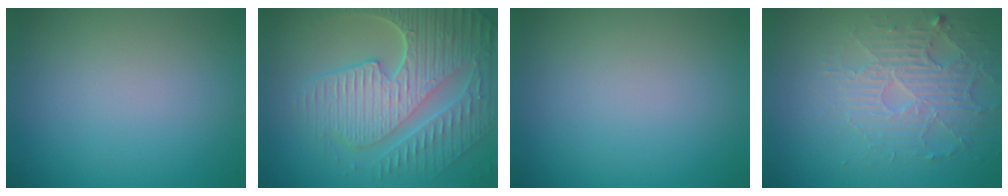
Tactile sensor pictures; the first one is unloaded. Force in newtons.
{"total": 9.3, "press": 6.3, "slide": 6.8}
{"total": 0.0}
{"total": 3.9, "press": 3.4, "slide": 1.9}